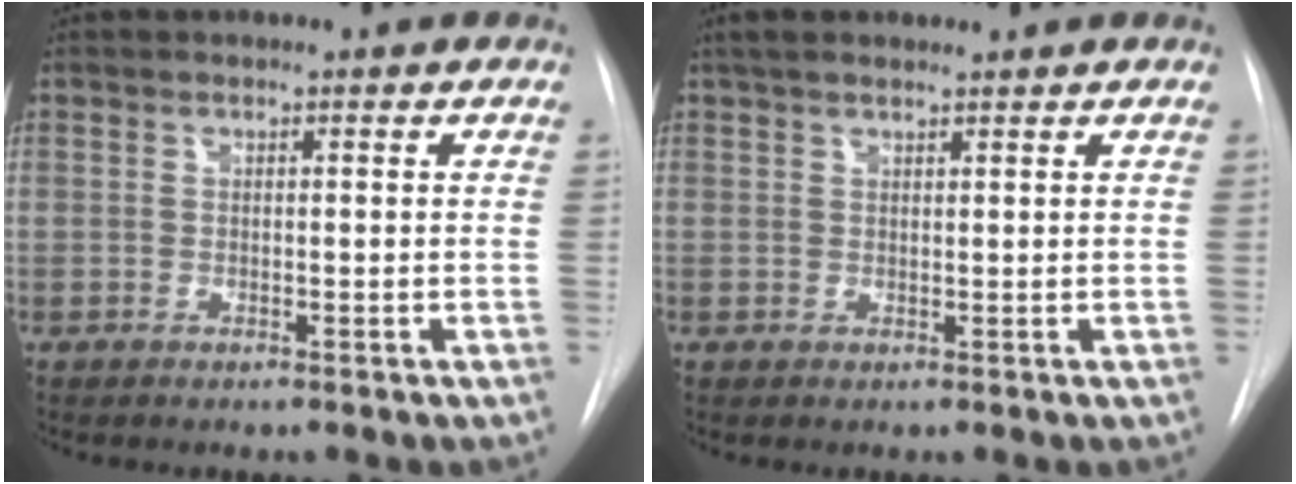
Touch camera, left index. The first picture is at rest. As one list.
[{"total": 3.4, "force": [2.8, 1.1, 1.7], "torque": [-0.025, 0.022, 0.046]}]